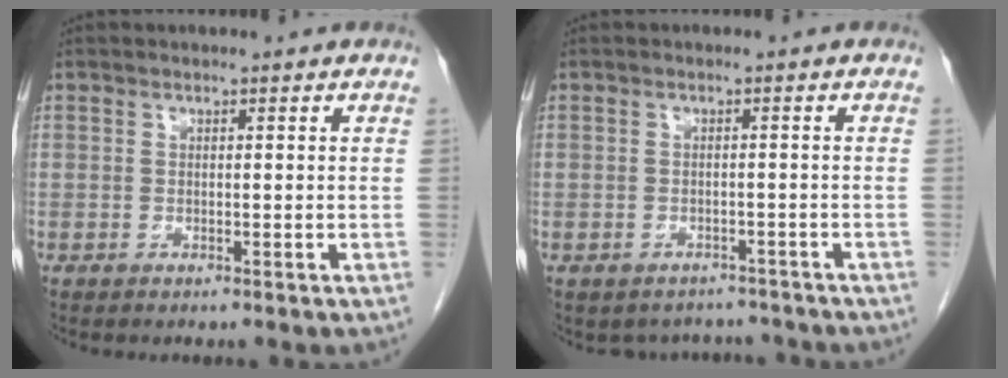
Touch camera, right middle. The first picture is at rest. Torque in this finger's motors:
{"motor_torque": [0.10, -0.09, 0.01, 0.02]}